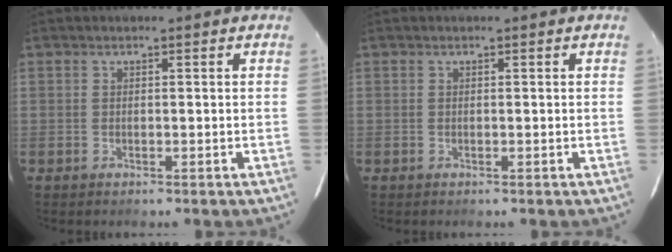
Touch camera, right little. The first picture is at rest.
{"total": 0.0}